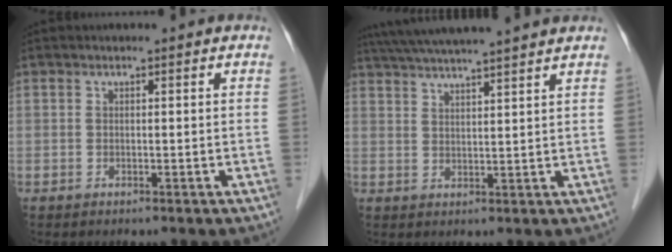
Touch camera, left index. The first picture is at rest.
{"total": 13.8, "force": [12.2, -0.3, 6.6], "torque": [-0.118, 0.037, 0.175]}